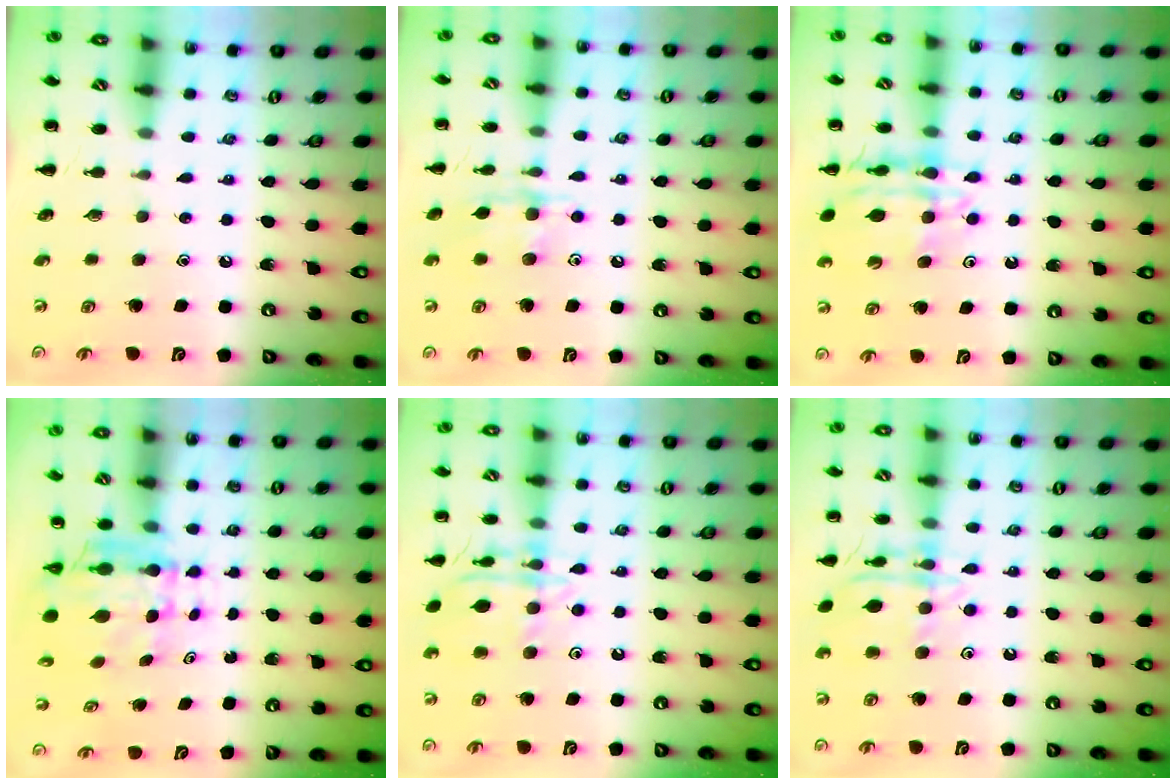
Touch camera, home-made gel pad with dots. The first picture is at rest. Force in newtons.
{"total": 9.6, "press": 9.6, "slide": 0.5}
{"total": 13.0, "press": 12.6, "slide": 3.1}
{"total": 5.9, "press": 5.6, "slide": 1.7}
{"total": 14.2, "press": 14.1, "slide": 0.9}
{"total": 14.2, "press": 14.1, "slide": 0.9}